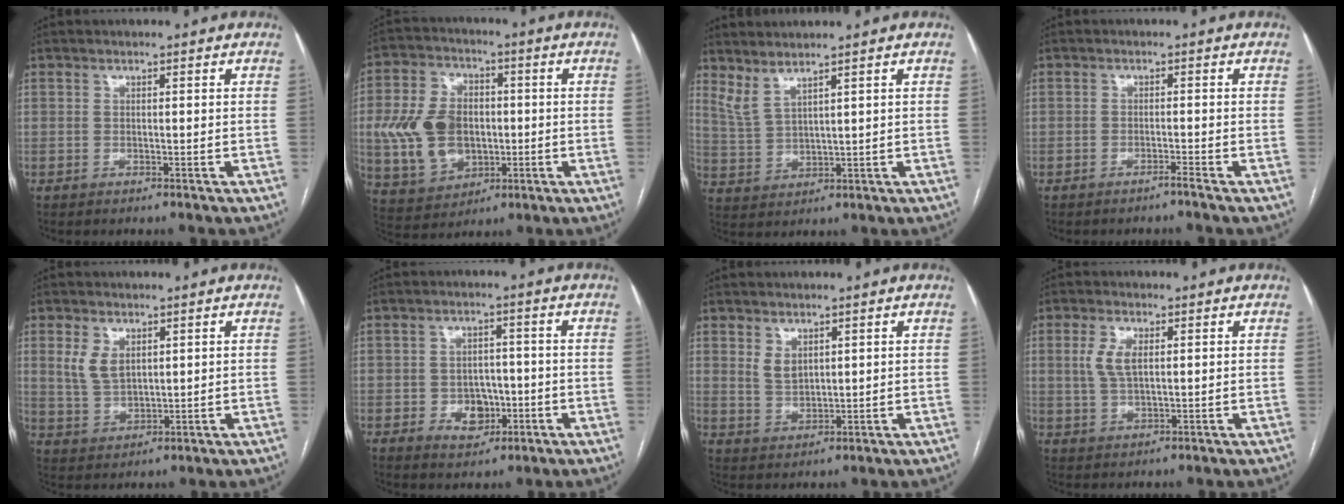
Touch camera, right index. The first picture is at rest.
{"total": 13.0, "force": [-0.5, 9.3, 9.1], "torque": [-0.203, 0.022, 0.004]}
{"total": 4.2, "force": [3.4, 0.4, 2.3], "torque": [-0.064, -0.007, 0.085]}
{"total": 1.1, "force": [-0.9, -0.3, 0.4], "torque": [-0.006, 0.000, -0.017]}
{"total": 4.9, "force": [2.1, 2.9, 3.4], "torque": [-0.077, 0.004, 0.051]}
{"total": 5.2, "force": [-1.5, 3.9, 3.1], "torque": [-0.045, 0.010, -0.016]}
{"total": 3.1, "force": [1.8, 1.8, 1.9], "torque": [-0.041, -0.002, 0.045]}
{"total": 4.4, "force": [1.2, 1.8, 3.8], "torque": [-0.086, 0.004, 0.028]}